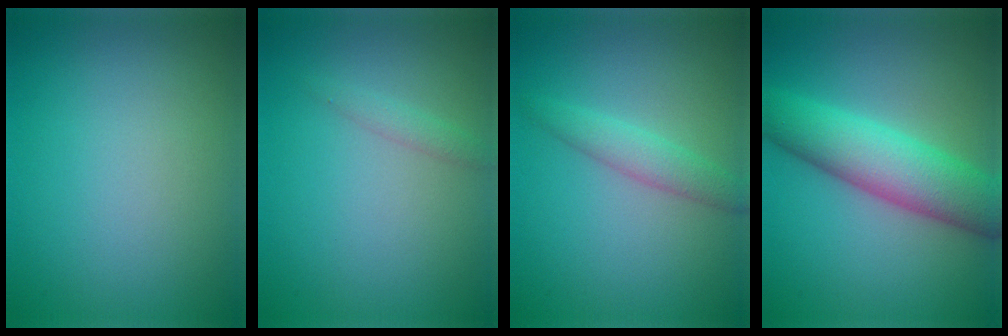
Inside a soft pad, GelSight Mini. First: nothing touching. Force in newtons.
{"total": 1.1, "press": 1.1, "slide": 0.1}
{"total": 2.3, "press": 2.3, "slide": 0.0}
{"total": 7.3, "press": 7.3, "slide": 0.4}